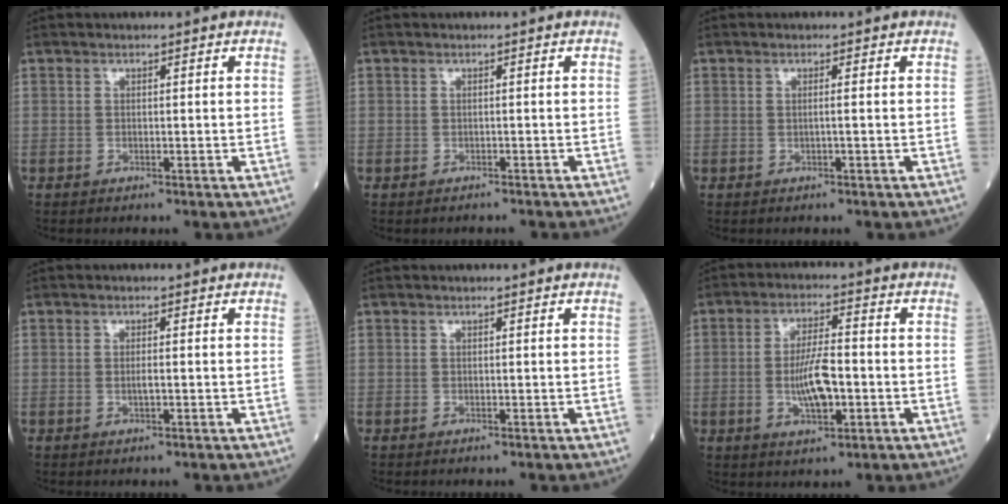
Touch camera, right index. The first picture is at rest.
{"total": 1.2, "force": [-1.1, 0.5, -0.2], "torque": [-0.005, 0.000, -0.018]}
{"total": 0.7, "force": [-0.1, -0.2, 0.6], "torque": [-0.012, 0.001, -0.003]}
{"total": 1.3, "force": [-0.3, 0.2, 1.2], "torque": [-0.030, -0.002, -0.004]}
{"total": 0.0}
{"total": 7.7, "force": [-1.5, 2.2, 7.2], "torque": [-0.144, 0.003, -0.024]}